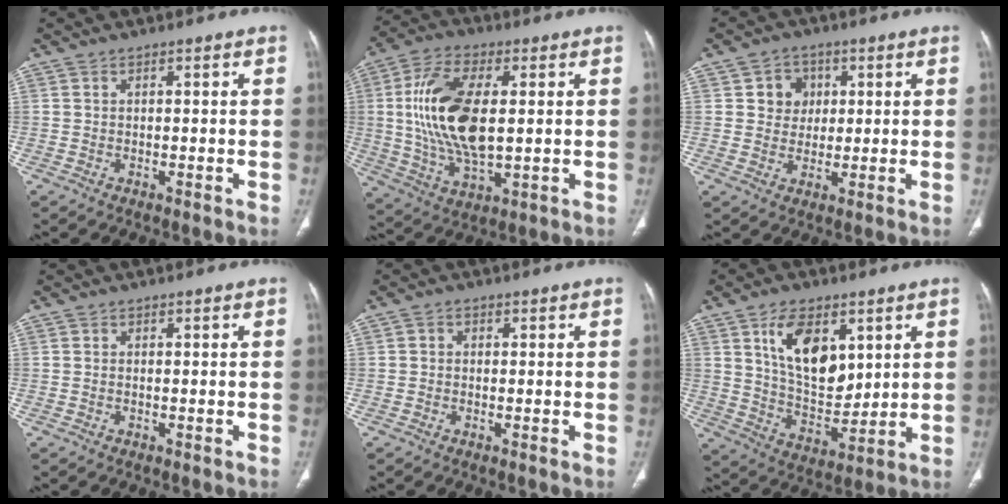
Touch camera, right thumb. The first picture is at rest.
{"total": 17.6, "force": [1.7, 8.6, 15.2], "torque": [-0.301, -0.005, 0.036]}
{"total": 5.5, "force": [1.4, 5.0, 1.8], "torque": [0.002, 0.002, 0.021]}
{"total": 0.0}
{"total": 0.9, "force": [0.0, 0.8, 0.5], "torque": [-0.002, 0.003, -0.005]}
{"total": 13.9, "force": [5.5, 7.9, 10.1], "torque": [-0.141, -0.035, 0.111]}